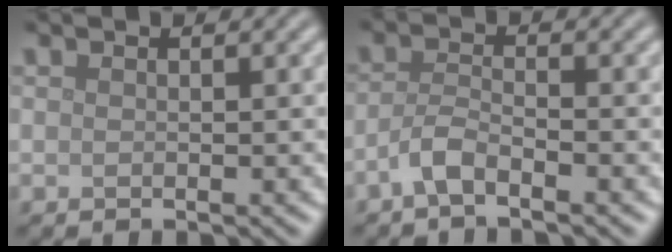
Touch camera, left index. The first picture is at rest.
{"total": 2.3, "force": [-1.5, 0.6, 1.6], "torque": [-0.035, 0.002, -0.040]}